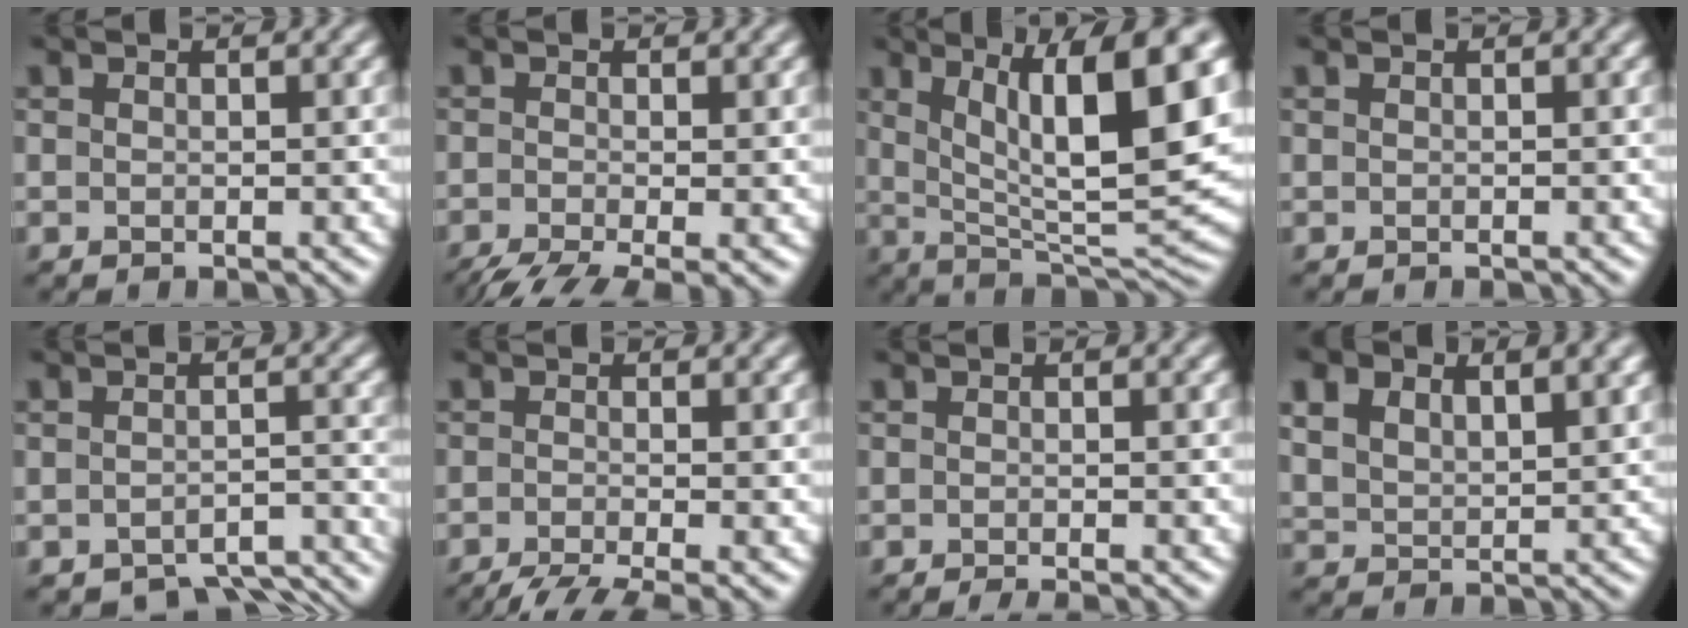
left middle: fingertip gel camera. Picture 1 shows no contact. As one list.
[{"total": 5.5, "force": [-3.4, 1.3, 4.1], "torque": [-0.066, -0.013, -0.057]}, {"total": 11.9, "force": [3.6, 3.0, 11.0], "torque": [-0.168, 0.003, 0.067]}, {"total": 0.0}, {"total": 5.5, "force": [-5.2, 1.2, 1.3], "torque": [-0.018, -0.009, -0.055]}, {"total": 4.6, "force": [-3.3, 0.8, 3.2], "torque": [-0.046, -0.008, -0.060]}, {"total": 1.8, "force": [-1.1, 0.4, 1.4], "torque": [-0.010, -0.006, -0.015]}, {"total": 5.2, "force": [3.5, 2.6, 2.8], "torque": [-0.065, 0.011, 0.061]}]